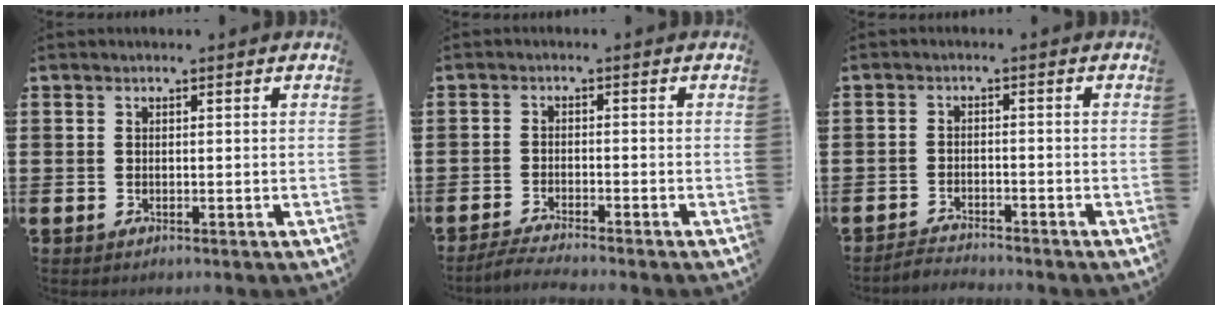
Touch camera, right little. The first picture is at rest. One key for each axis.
{"total": 2.2, "fx": -2.0, "fy": -0.2, "fz": 0.8, "tx": -0.012, "ty": 0.004, "tz": -0.039}
{"total": 2.2, "fx": -2.2, "fy": -0.1, "fz": -0.1, "tx": -0.003, "ty": 0.004, "tz": -0.047}